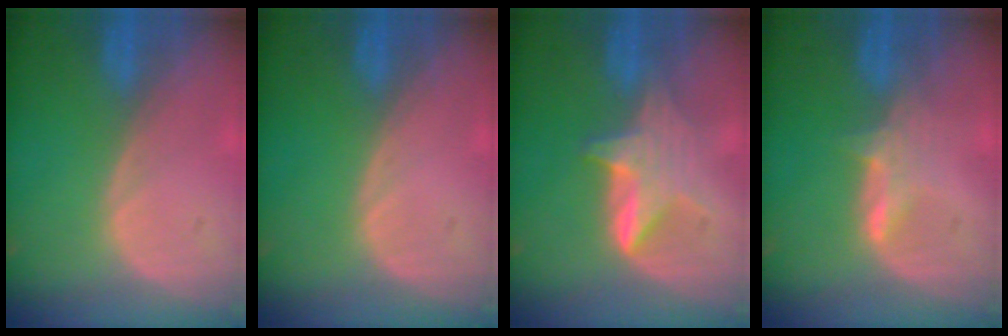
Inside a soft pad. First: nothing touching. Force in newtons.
{"total": 0.0}
{"total": 6.1, "press": 5.7, "slide": 2.1}
{"total": 2.9, "press": 2.9, "slide": 0.4}